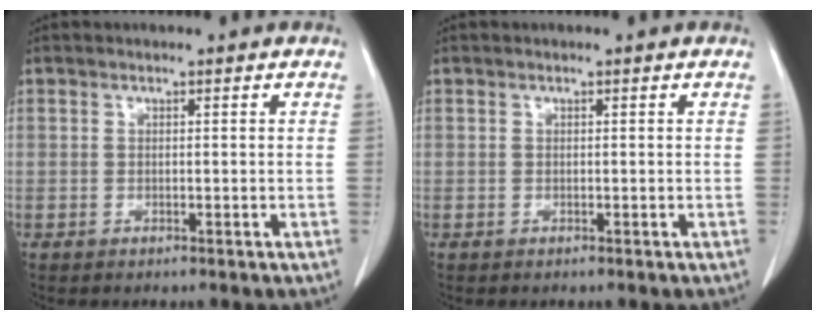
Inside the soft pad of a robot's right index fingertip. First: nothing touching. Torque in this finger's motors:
{"motor_torque": [0.00, 0.00, 0.00, 0.00]}